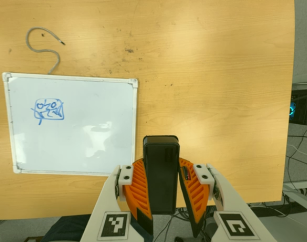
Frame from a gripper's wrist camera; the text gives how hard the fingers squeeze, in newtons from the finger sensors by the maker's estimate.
{"total": 9.8, "left": 8.1, "right": 11.6}